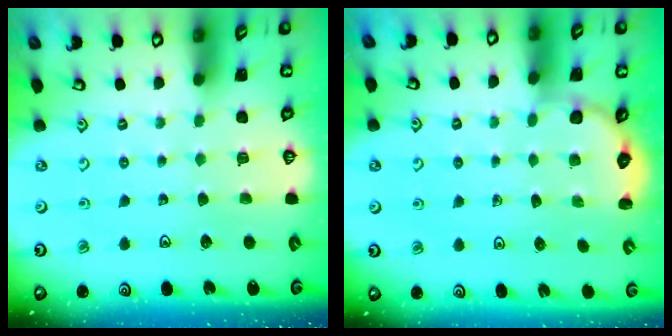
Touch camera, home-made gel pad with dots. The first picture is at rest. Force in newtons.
{"total": 3.0, "press": 2.6, "slide": 1.4}